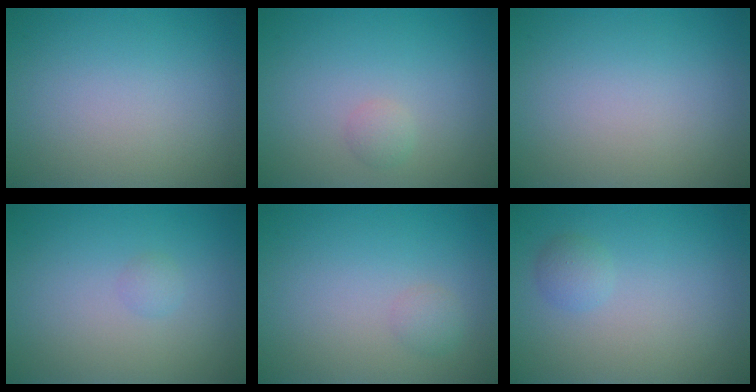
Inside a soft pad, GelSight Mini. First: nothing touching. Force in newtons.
{"total": 0.9, "press": 0.9, "slide": 0.1}
{"total": 0.0}
{"total": 0.7, "press": 0.7, "slide": 0.0}
{"total": 1.0, "press": 1.0, "slide": 0.0}
{"total": 1.2, "press": 1.2, "slide": 0.1}